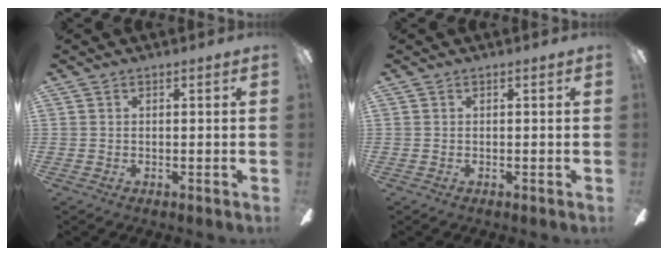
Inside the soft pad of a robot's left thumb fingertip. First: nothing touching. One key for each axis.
{"total": 0.0}